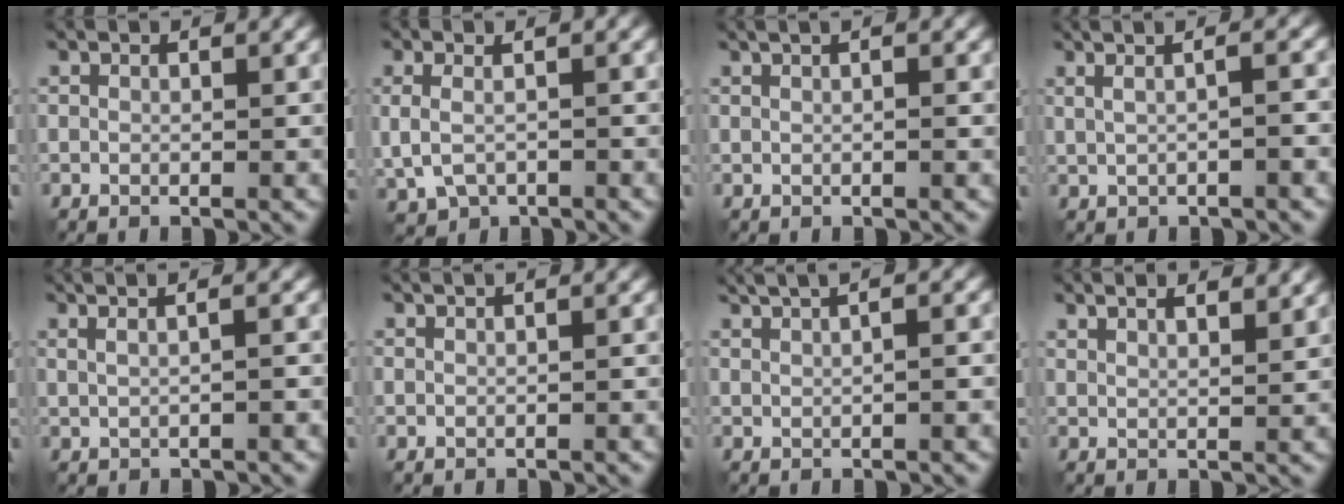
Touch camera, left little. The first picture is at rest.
{"total": 2.8, "force": [-0.1, 1.4, 2.5], "torque": [-0.050, -0.006, 0.004]}
{"total": 2.9, "force": [1.1, 1.3, 2.3], "torque": [-0.020, 0.018, 0.000]}
{"total": 5.6, "force": [1.8, 2.5, 4.7], "torque": [-0.058, 0.032, 0.012]}
{"total": 5.4, "force": [2.3, 2.6, 4.2], "torque": [-0.048, 0.038, 0.015]}
{"total": 2.3, "force": [1.3, 1.0, 1.6], "torque": [-0.012, 0.014, 0.000]}
{"total": 5.5, "force": [2.4, 2.2, 4.4], "torque": [-0.060, 0.029, 0.029]}
{"total": 6.4, "force": [4.2, 2.5, 4.0], "torque": [-0.034, 0.034, 0.028]}